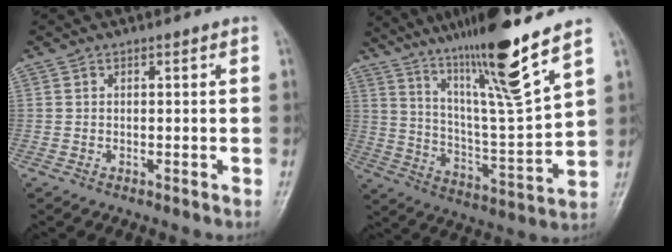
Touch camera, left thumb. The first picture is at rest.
{"total": 19.6, "force": [13.7, 0.3, 14.0], "torque": [-0.219, -0.071, 0.240]}